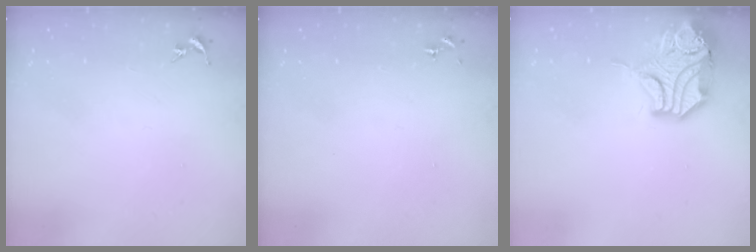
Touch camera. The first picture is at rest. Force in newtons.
{"total": 0.0}
{"total": 15.9, "press": 15.8, "slide": 2.3}